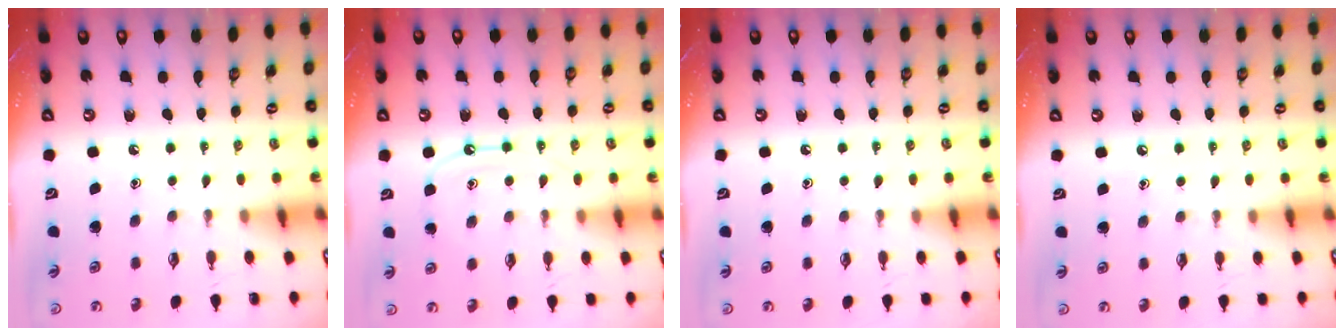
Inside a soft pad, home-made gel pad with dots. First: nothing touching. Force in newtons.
{"total": 8.5, "press": 8.5, "slide": 0.9}
{"total": 3.7, "press": 3.6, "slide": 0.4}
{"total": 2.5, "press": 2.5, "slide": 0.4}